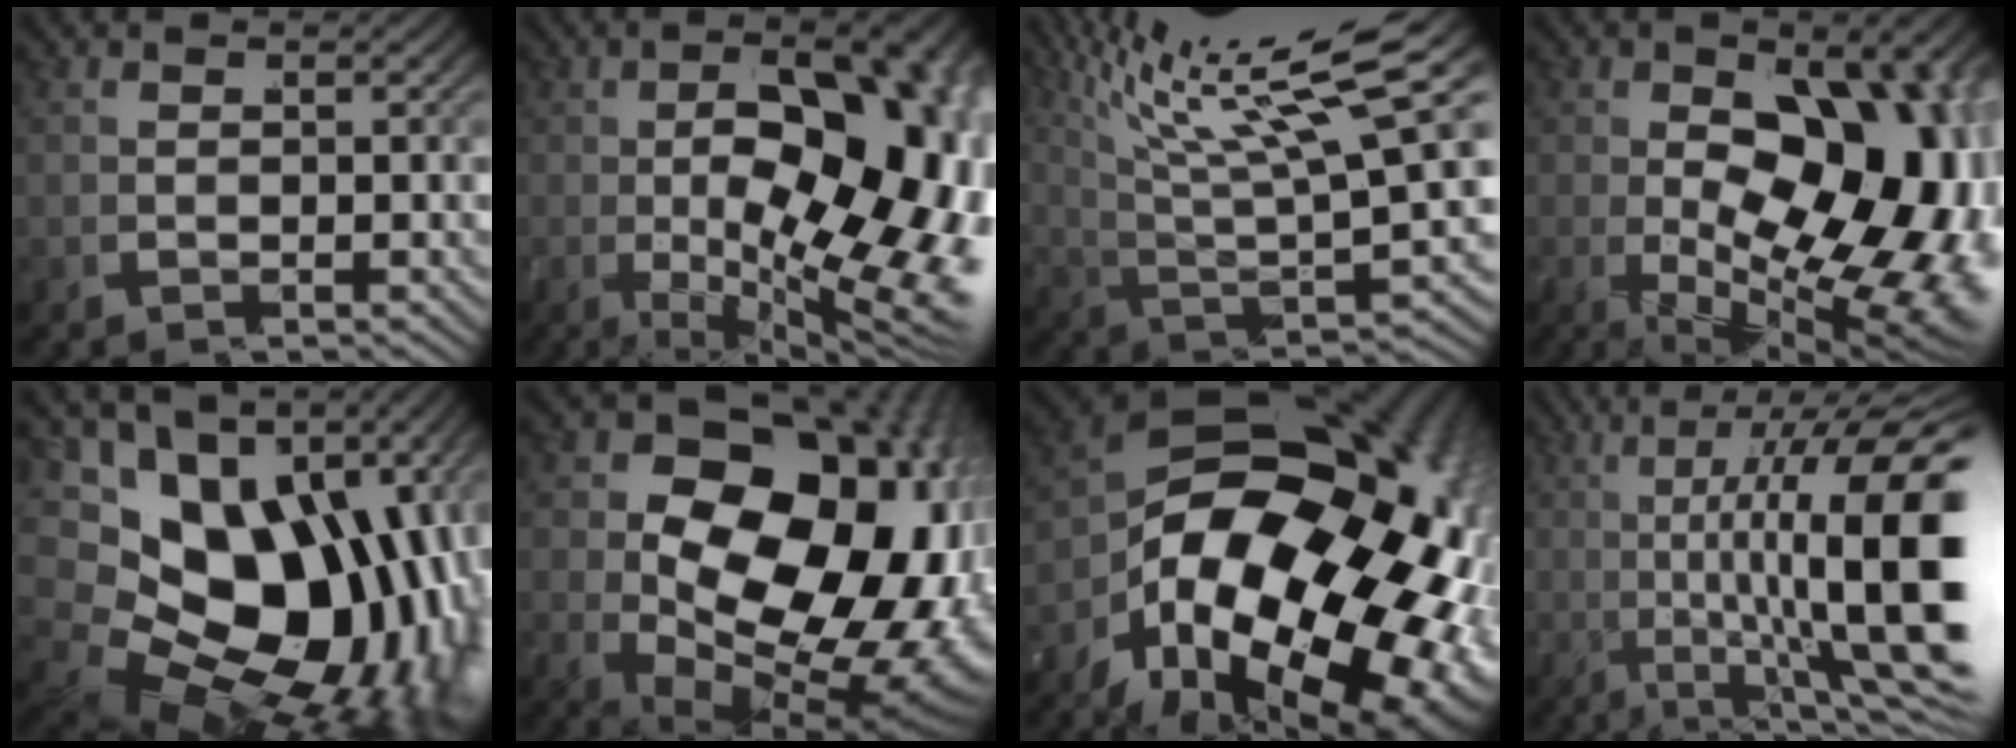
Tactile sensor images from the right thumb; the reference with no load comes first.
{"total": 20.9, "force": [-2.4, 11.9, 17.0], "torque": [-0.270, -0.057, 0.002]}
{"total": 12.6, "force": [7.1, 4.4, 9.5], "torque": [-0.156, 0.018, 0.118]}
{"total": 20.5, "force": [-3.6, 12.4, 15.9], "torque": [-0.267, -0.071, -0.008]}
{"total": 24.9, "force": [-2.4, 17.9, 17.2], "torque": [-0.319, -0.067, -0.006]}
{"total": 27.6, "force": [-0.1, 18.5, 20.5], "torque": [-0.335, -0.065, 0.031]}
{"total": 32.3, "force": [-2.3, 21.0, 24.5], "torque": [-0.386, -0.063, -0.008]}
{"total": 16.3, "force": [1.9, 8.0, 14.0], "torque": [-0.221, -0.010, 0.034]}